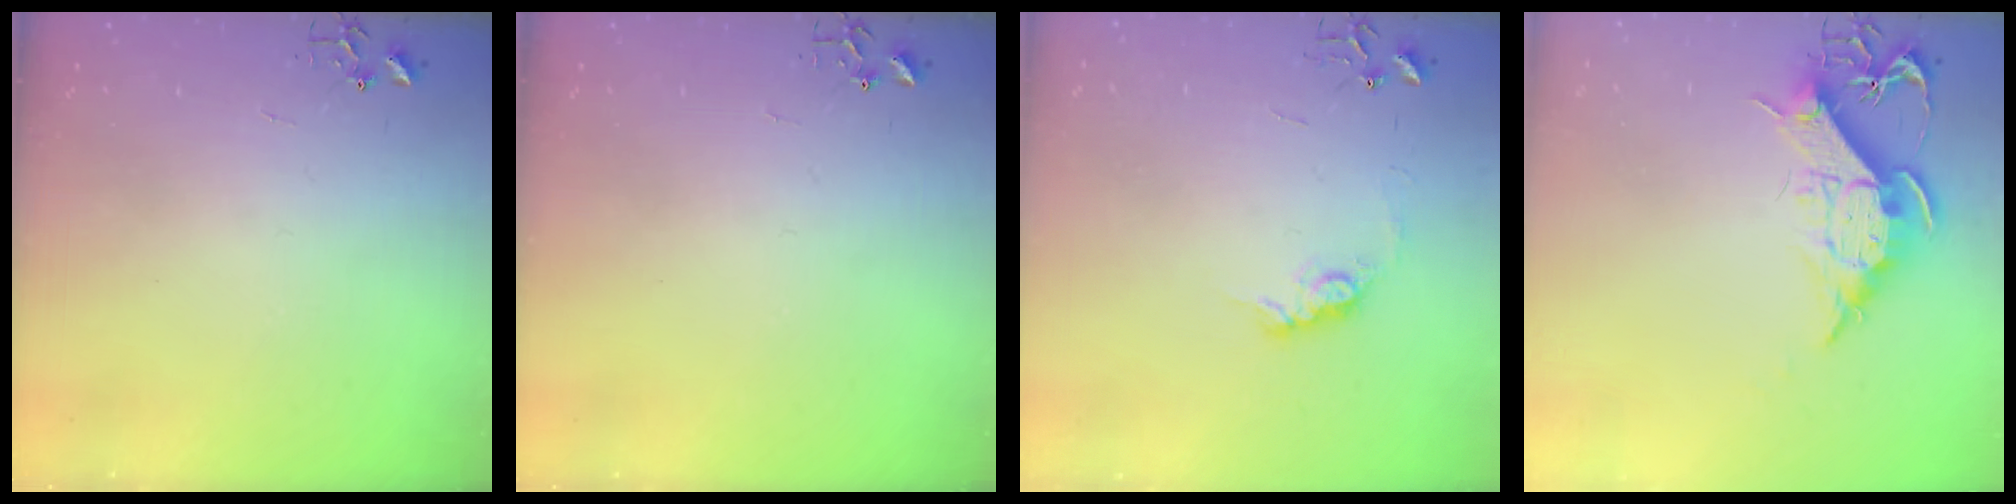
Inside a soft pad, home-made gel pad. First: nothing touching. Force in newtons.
{"total": 0.0}
{"total": 9.0, "press": 9.0, "slide": 0.4}
{"total": 12.1, "press": 12.1, "slide": 1.1}